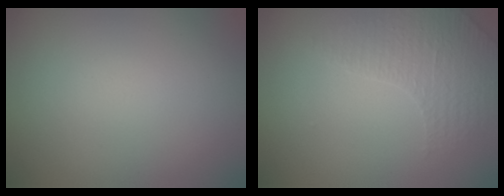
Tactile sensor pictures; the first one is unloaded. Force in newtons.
{"total": 1.8, "press": 1.6, "slide": 0.8}